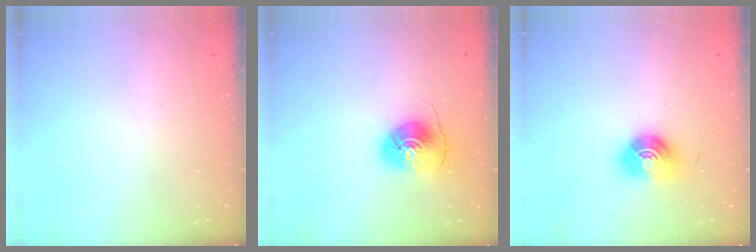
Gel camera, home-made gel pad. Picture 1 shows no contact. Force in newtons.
{"total": 7.5, "press": 7.5, "slide": 0.7}
{"total": 10.0, "press": 10.0, "slide": 0.4}